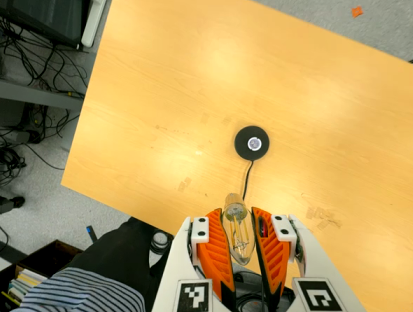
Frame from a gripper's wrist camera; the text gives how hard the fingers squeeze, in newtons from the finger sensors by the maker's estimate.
{"total": 21.4, "left": 24.8, "right": 18.0}